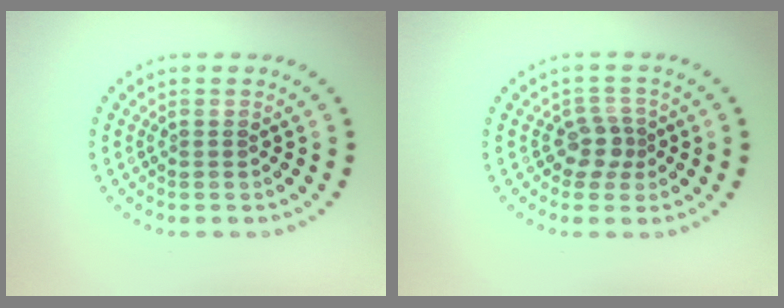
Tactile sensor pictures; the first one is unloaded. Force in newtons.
{"total": 2.2, "press": 1.8, "slide": 1.2}